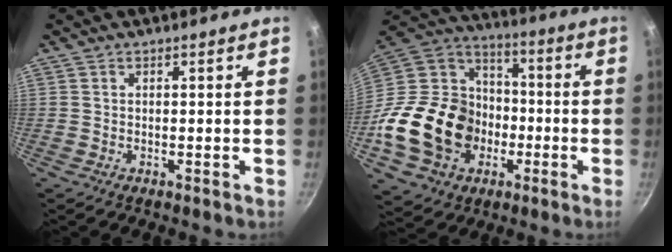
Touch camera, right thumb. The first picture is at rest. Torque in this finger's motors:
{"motor_torque": [2.46, 2.54, 1.44, -1.33, 0.16]}